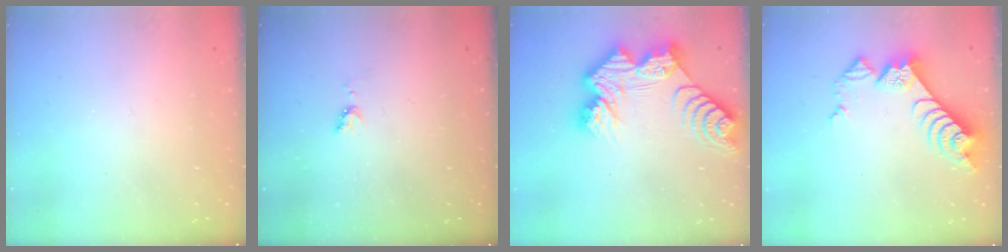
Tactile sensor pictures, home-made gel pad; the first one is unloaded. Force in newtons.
{"total": 4.0, "press": 4.0, "slide": 0.5}
{"total": 16.2, "press": 16.1, "slide": 1.3}
{"total": 9.9, "press": 9.8, "slide": 1.2}